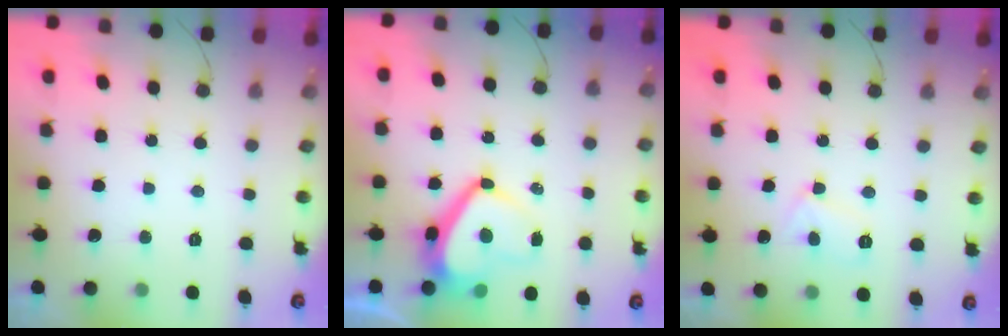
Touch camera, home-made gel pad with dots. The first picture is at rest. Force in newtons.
{"total": 12.3, "press": 12.2, "slide": 1.4}
{"total": 4.9, "press": 4.9, "slide": 0.2}